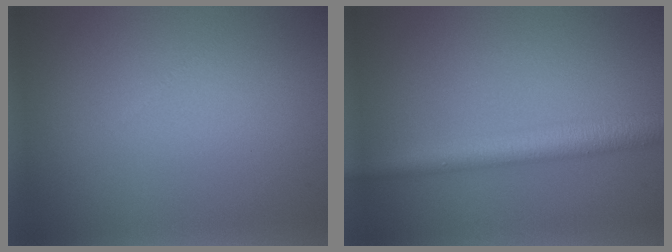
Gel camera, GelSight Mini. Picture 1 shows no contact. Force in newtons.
{"total": 4.7, "press": 4.7, "slide": 0.0}